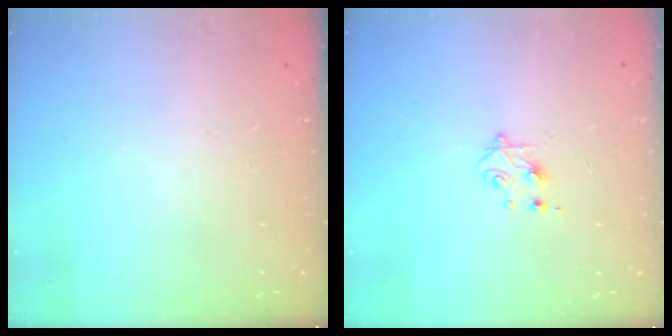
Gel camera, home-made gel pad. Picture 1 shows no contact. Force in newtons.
{"total": 4.9, "press": 4.8, "slide": 0.7}